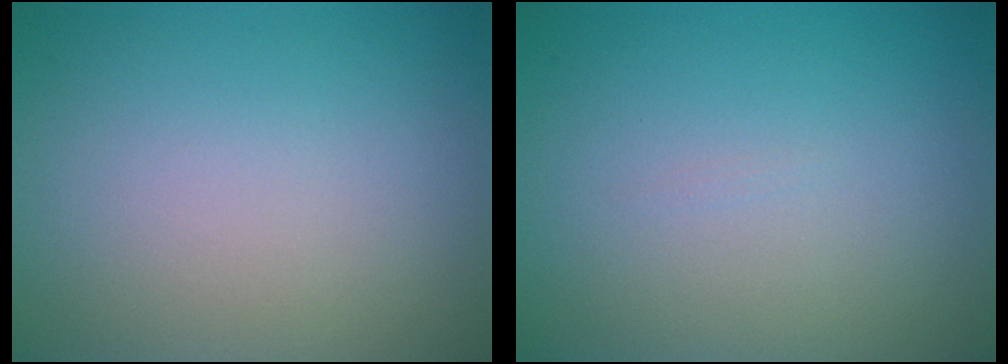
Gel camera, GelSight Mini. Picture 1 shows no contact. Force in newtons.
{"total": 0.0}